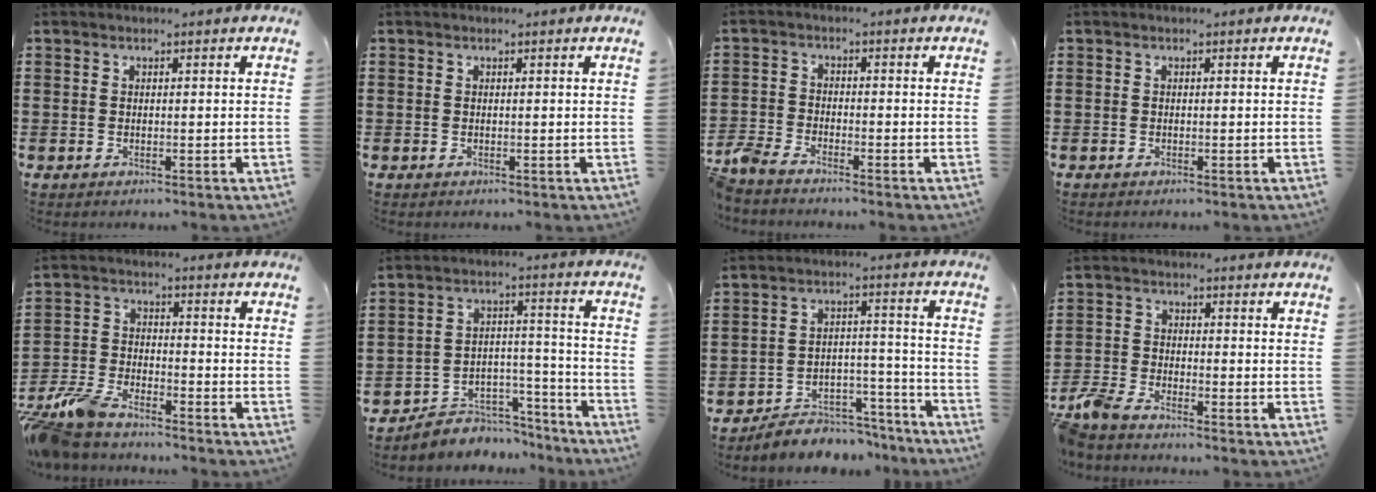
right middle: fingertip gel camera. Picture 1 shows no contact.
{"total": 0.0}
{"total": 3.5, "force": [-3.3, 0.5, 1.1], "torque": [-0.049, -0.008, -0.074]}
{"total": 0.0}
{"total": 6.9, "force": [-6.4, 1.3, 2.1], "torque": [-0.071, 0.000, -0.131]}
{"total": 5.4, "force": [-4.7, 2.5, 0.3], "torque": [-0.007, 0.017, -0.094]}
{"total": 5.7, "force": [-5.4, 1.8, 0.6], "torque": [-0.006, 0.023, -0.107]}
{"total": 4.5, "force": [-4.1, 0.8, 1.7], "torque": [-0.071, -0.013, -0.091]}